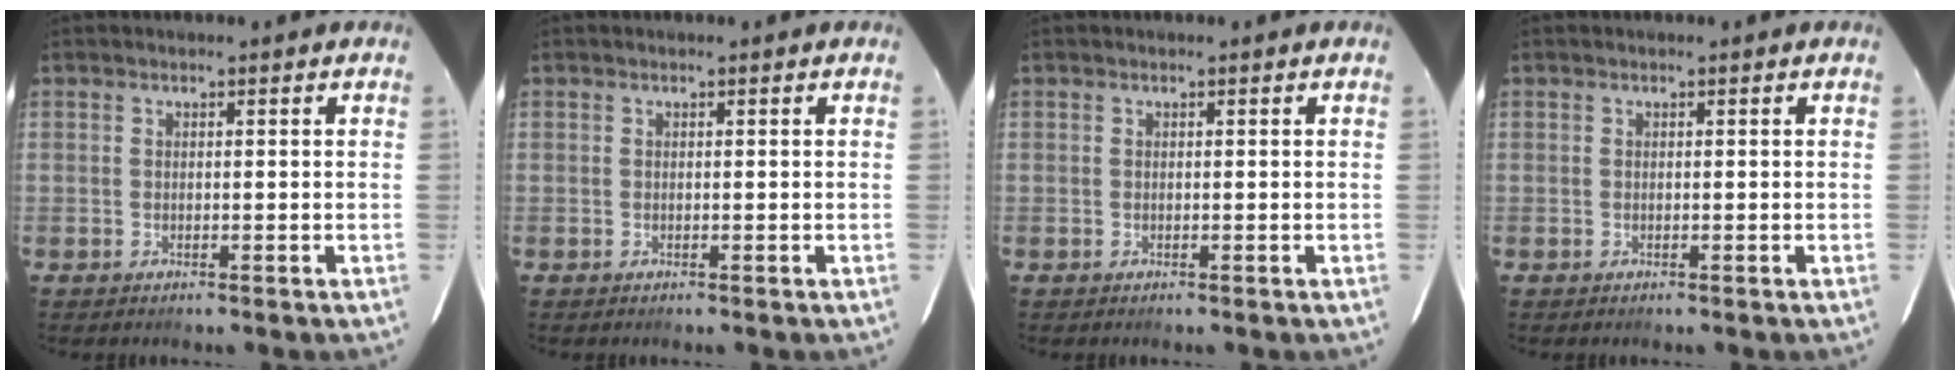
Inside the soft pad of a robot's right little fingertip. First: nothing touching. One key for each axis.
{"total": 0.0}
{"total": 0.0}
{"total": 0.0}